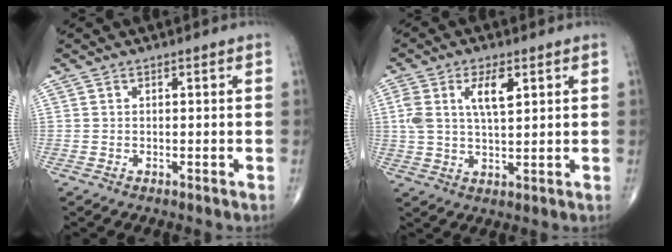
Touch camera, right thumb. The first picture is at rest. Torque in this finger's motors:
{"motor_torque": [0.08, 0.30, 0.95, 0.37, 0.21]}